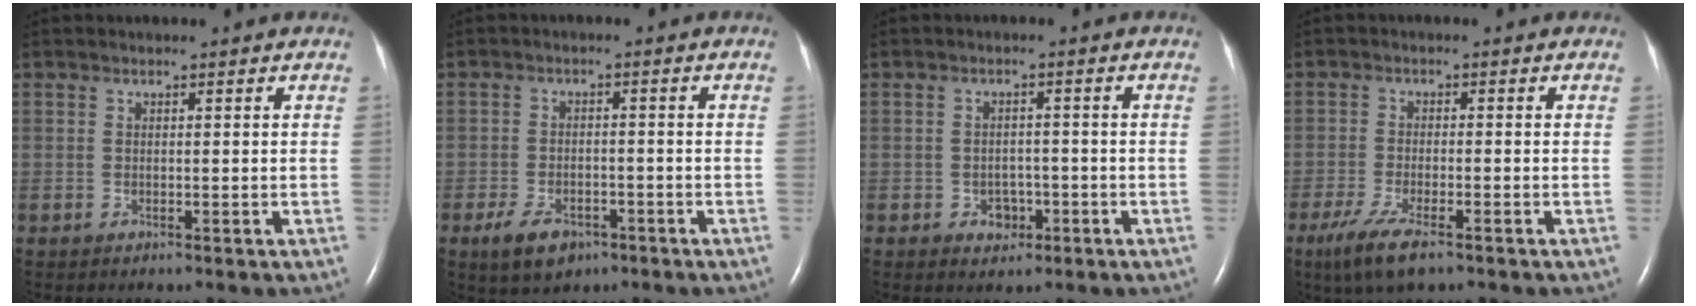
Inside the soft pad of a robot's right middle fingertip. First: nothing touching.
{"total": 6.3, "force": [-3.7, 3.7, 3.5], "torque": [-0.070, -0.001, -0.053]}
{"total": 3.0, "force": [-1.3, 2.3, 1.3], "torque": [-0.016, 0.006, -0.013]}
{"total": 6.6, "force": [-4.3, 1.3, 4.8], "torque": [-0.100, -0.018, -0.071]}